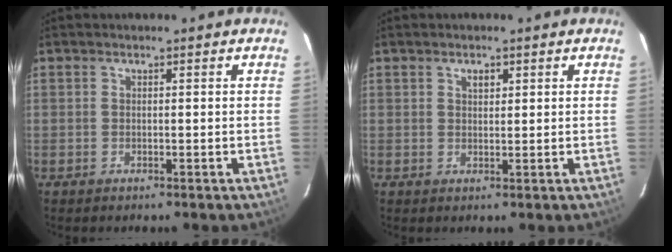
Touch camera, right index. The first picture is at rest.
{"total": 1.6, "force": [0.9, 1.0, 0.9], "torque": [-0.013, 0.006, 0.016]}